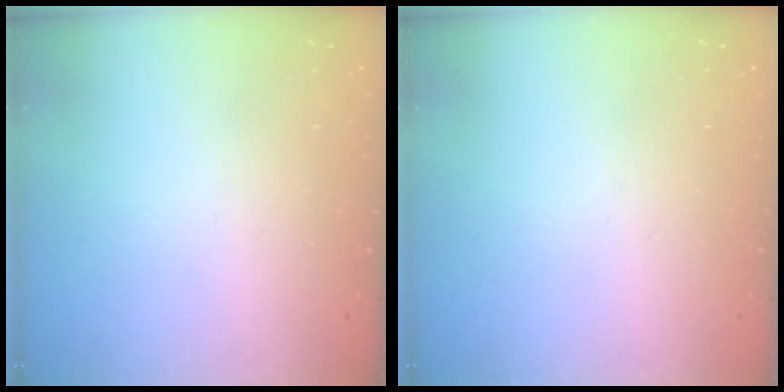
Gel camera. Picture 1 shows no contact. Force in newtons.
{"total": 0.0}